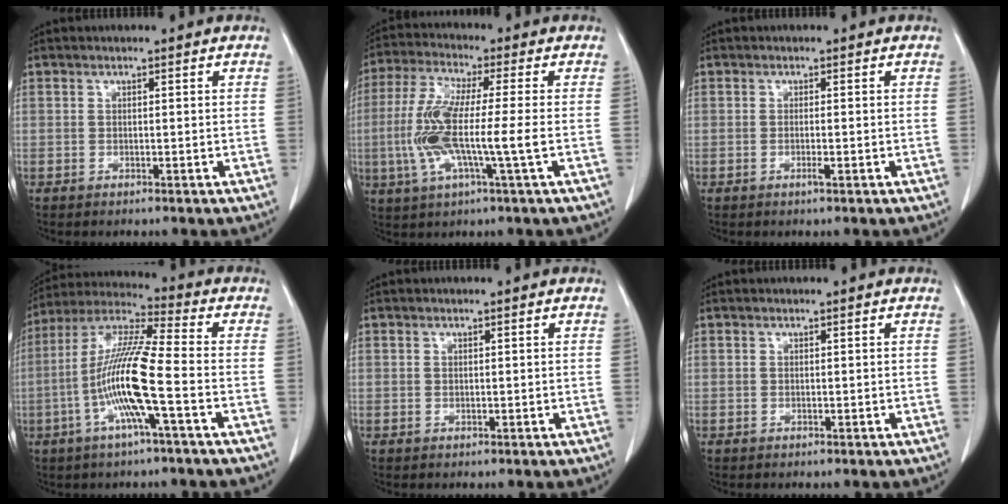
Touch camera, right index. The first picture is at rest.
{"total": 11.9, "force": [-2.0, 0.9, 11.7], "torque": [-0.247, -0.004, -0.043]}
{"total": 1.5, "force": [-0.6, 0.1, 1.3], "torque": [-0.025, -0.002, -0.008]}
{"total": 13.8, "force": [-3.7, 0.5, 13.3], "torque": [-0.269, 0.003, -0.079]}
{"total": 0.7, "force": [0.1, 0.5, 0.4], "torque": [-0.008, 0.001, 0.005]}
{"total": 0.0}